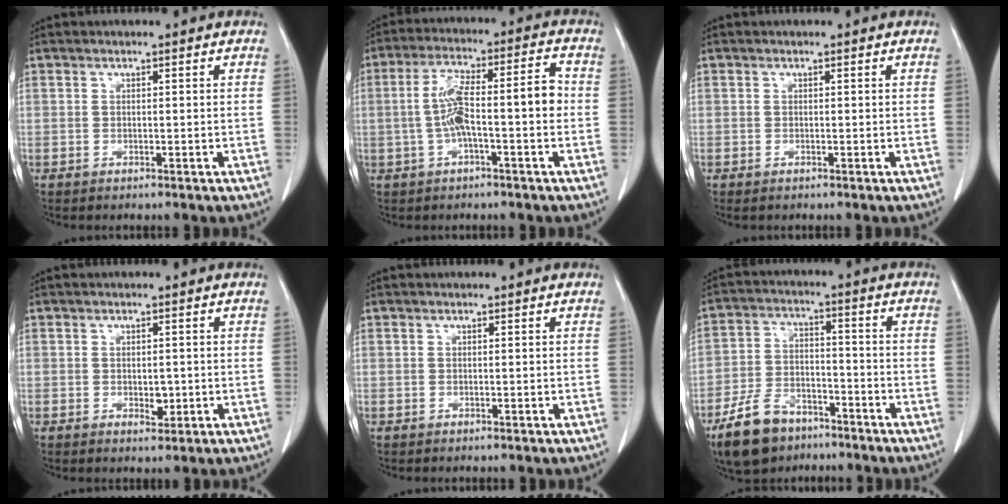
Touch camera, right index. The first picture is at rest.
{"total": 9.8, "force": [-1.1, 1.7, 9.5], "torque": [-0.171, 0.038, -0.016]}
{"total": 0.0}
{"total": 2.0, "force": [-0.3, 1.1, 1.6], "torque": [-0.025, -0.001, 0.002]}
{"total": 0.0}
{"total": 10.2, "force": [-7.1, 5.6, 4.8], "torque": [-0.109, -0.002, -0.126]}